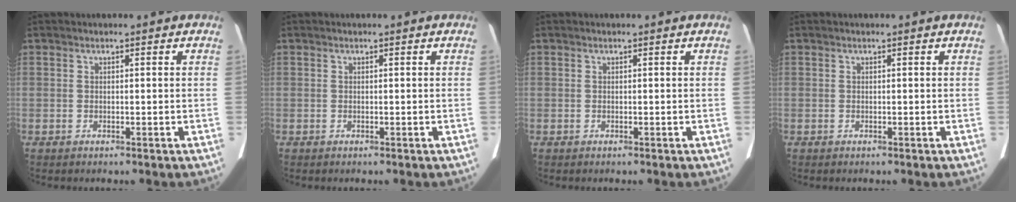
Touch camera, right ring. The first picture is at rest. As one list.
[{"total": 0.0}, {"total": 0.0}, {"total": 0.0}]